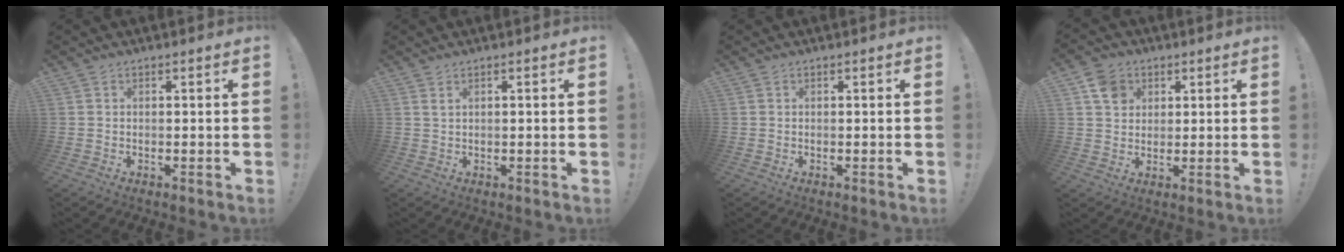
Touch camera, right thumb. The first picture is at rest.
{"total": 1.3, "force": [0.6, 0.0, 1.2], "torque": [-0.023, 0.000, 0.010]}
{"total": 0.0}
{"total": 6.9, "force": [3.2, 5.6, 2.2], "torque": [-0.028, -0.011, 0.063]}